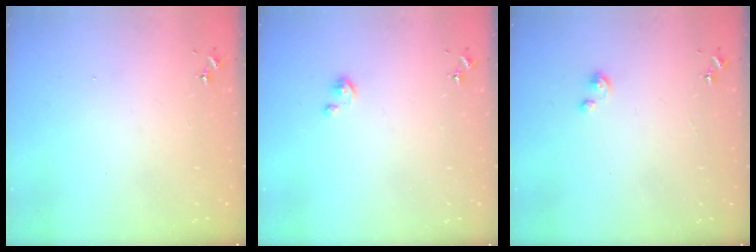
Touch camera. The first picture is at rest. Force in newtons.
{"total": 2.7, "press": 2.7, "slide": 0.3}
{"total": 1.9, "press": 1.9, "slide": 0.1}